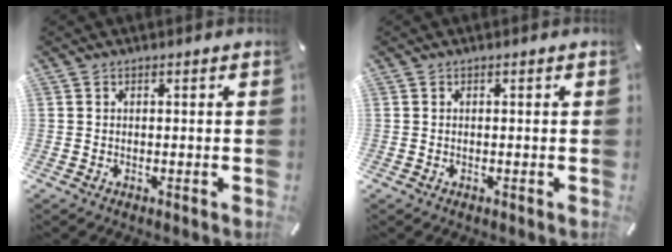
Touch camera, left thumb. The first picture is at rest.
{"total": 0.0}